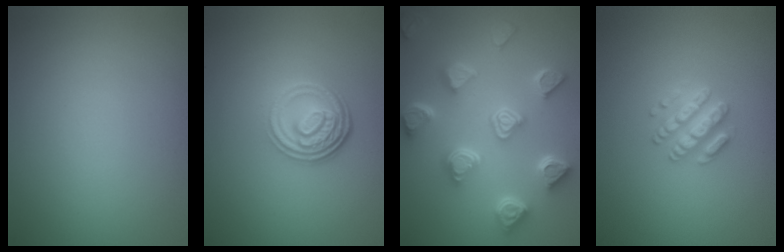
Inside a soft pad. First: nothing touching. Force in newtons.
{"total": 4.5, "press": 3.4, "slide": 3.0}
{"total": 6.9, "press": 5.7, "slide": 3.9}
{"total": 2.6, "press": 2.5, "slide": 0.4}